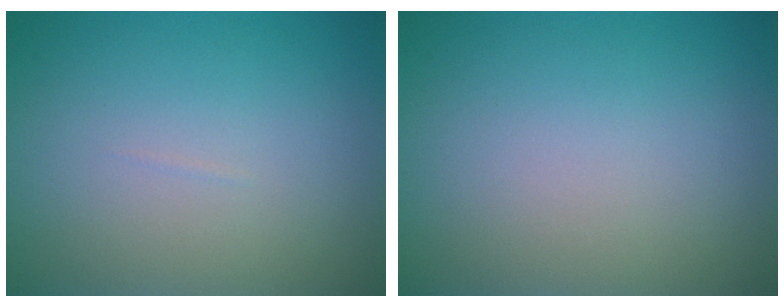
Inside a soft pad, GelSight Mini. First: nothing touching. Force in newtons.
{"total": 0.0}